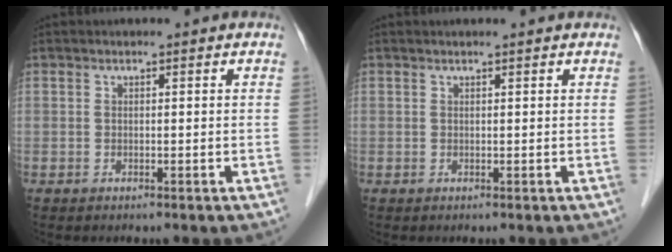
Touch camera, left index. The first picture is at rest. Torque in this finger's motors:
{"motor_torque": [0.72, -1.17, 0.03, 0.00]}